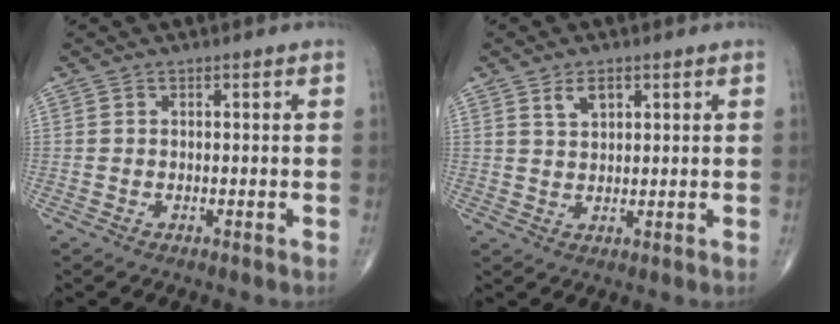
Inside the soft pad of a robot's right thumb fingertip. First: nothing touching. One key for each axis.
{"total": 3.5, "fx": 1.9, "fy": 1.9, "fz": 2.2, "tx": -0.032, "ty": -0.009, "tz": 0.037}